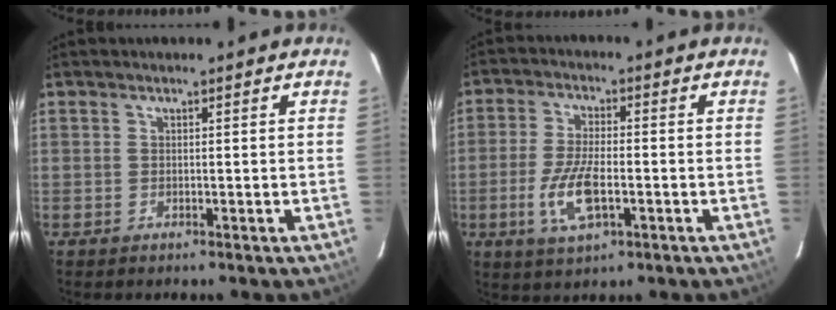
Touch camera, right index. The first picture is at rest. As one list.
[{"total": 9.1, "force": [-2.8, 3.4, 7.9], "torque": [-0.168, -0.007, -0.052]}]